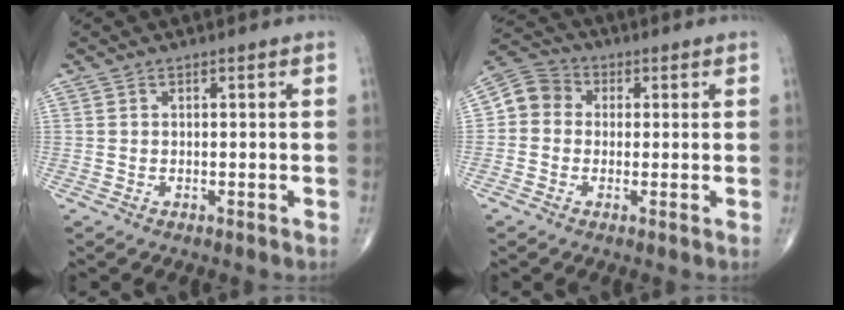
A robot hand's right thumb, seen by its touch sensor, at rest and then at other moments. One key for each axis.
{"total": 6.4, "fx": 0.2, "fy": 5.8, "fz": 2.8, "tx": -0.034, "ty": 0.021, "tz": -0.012}